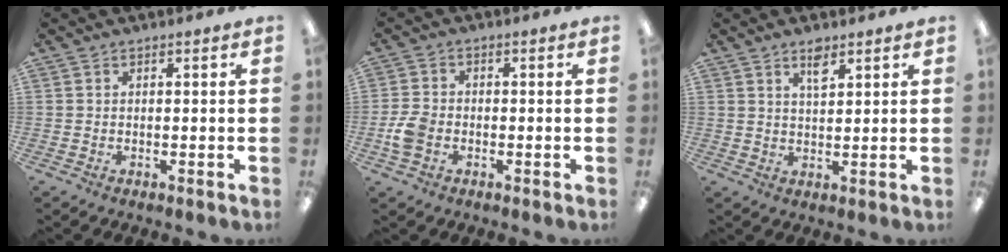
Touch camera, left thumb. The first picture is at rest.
{"total": 5.2, "force": [-1.8, 3.8, 3.1], "torque": [-0.064, 0.009, -0.032]}
{"total": 4.2, "force": [2.8, 1.6, 2.7], "torque": [-0.045, -0.005, 0.047]}